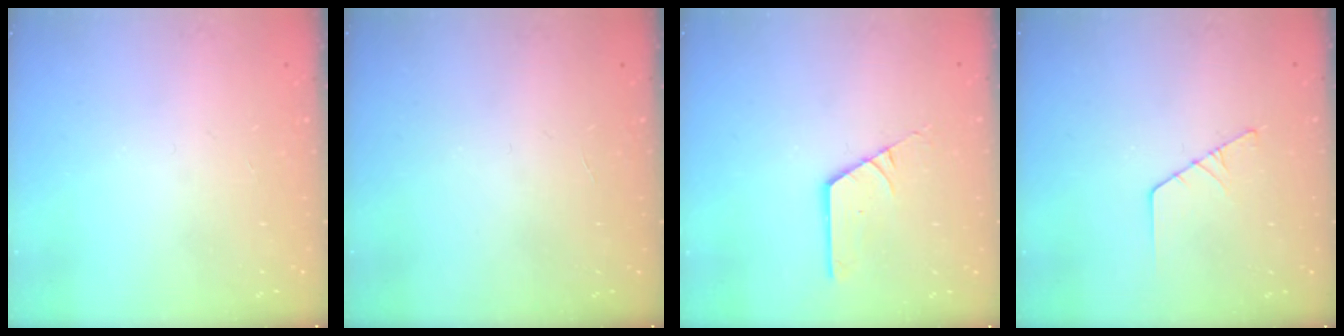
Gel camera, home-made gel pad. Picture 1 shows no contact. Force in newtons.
{"total": 0.0}
{"total": 2.6, "press": 2.6, "slide": 0.2}
{"total": 2.6, "press": 2.6, "slide": 0.3}